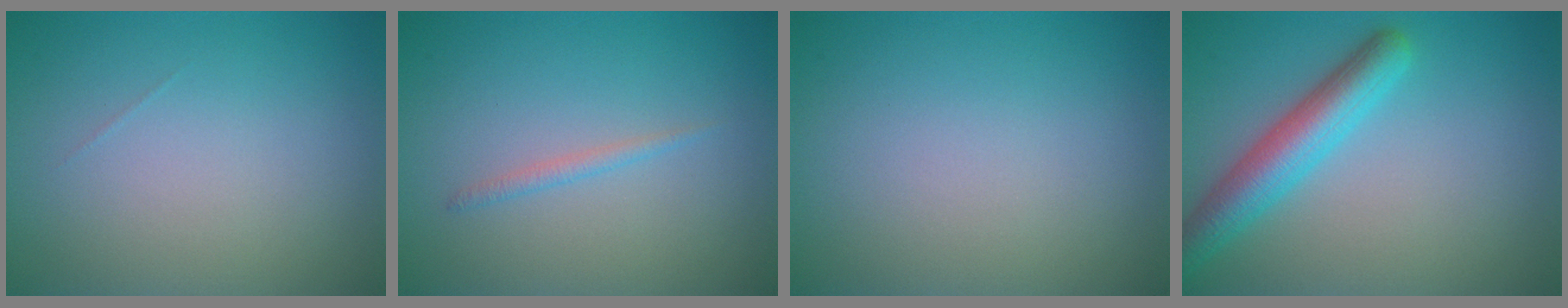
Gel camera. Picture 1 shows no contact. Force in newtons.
{"total": 0.9, "press": 0.9, "slide": 0.1}
{"total": 0.0}
{"total": 4.8, "press": 4.8, "slide": 0.2}